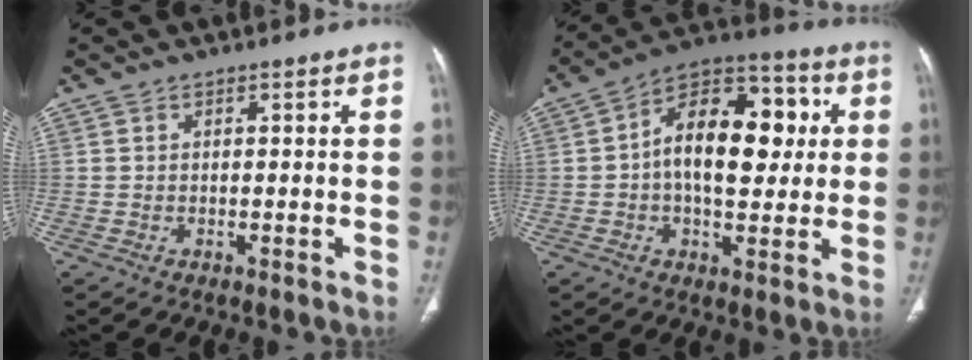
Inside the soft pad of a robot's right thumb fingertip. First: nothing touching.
{"total": 17.9, "force": [1.9, 10.2, 14.6], "torque": [-0.196, 0.029, 0.022]}